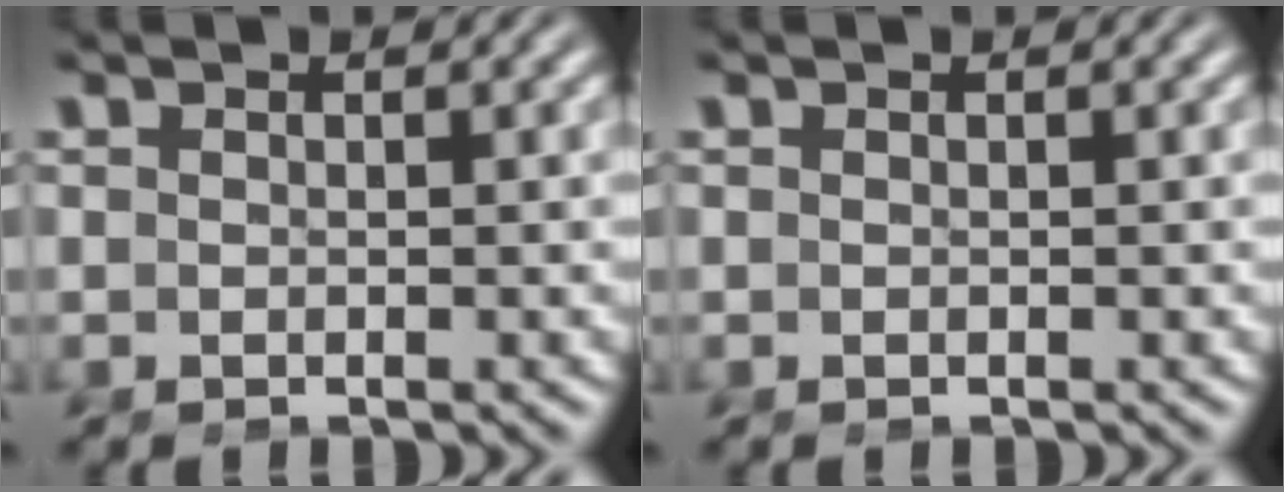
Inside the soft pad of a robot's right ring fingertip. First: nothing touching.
{"total": 0.0}